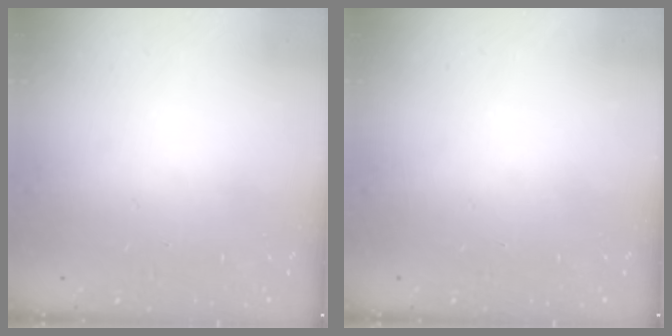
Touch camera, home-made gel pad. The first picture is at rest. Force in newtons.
{"total": 0.0}